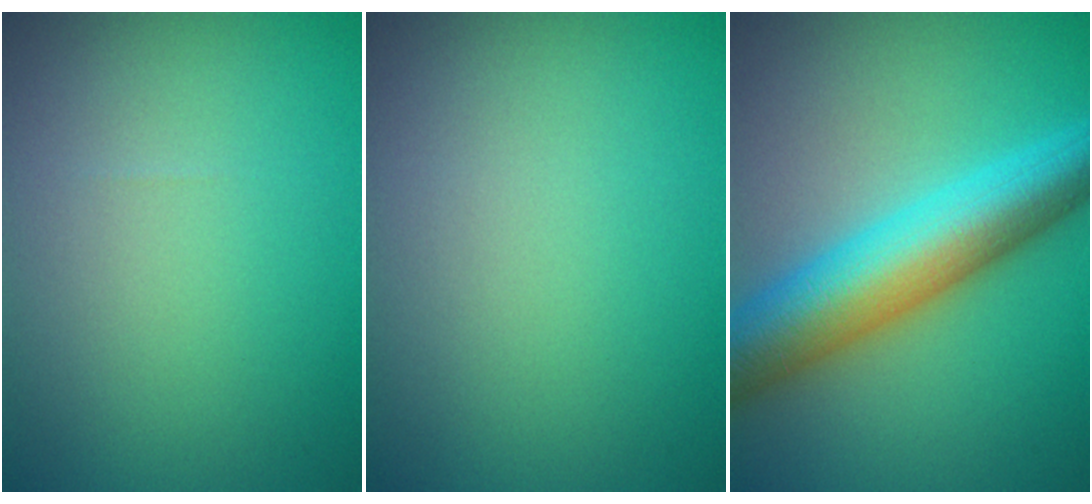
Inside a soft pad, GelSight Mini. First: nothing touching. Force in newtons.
{"total": 0.0}
{"total": 9.1, "press": 9.1, "slide": 0.1}